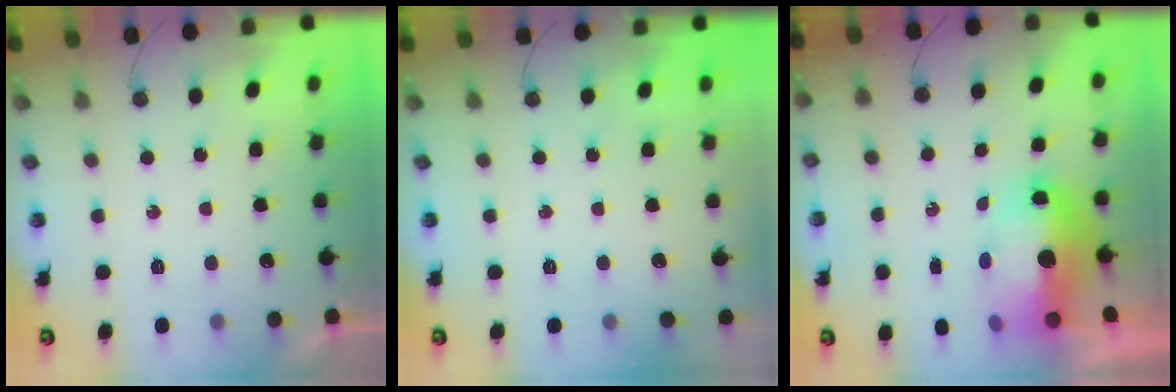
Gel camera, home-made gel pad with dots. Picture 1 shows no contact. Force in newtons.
{"total": 0.0}
{"total": 12.2, "press": 12.1, "slide": 1.6}